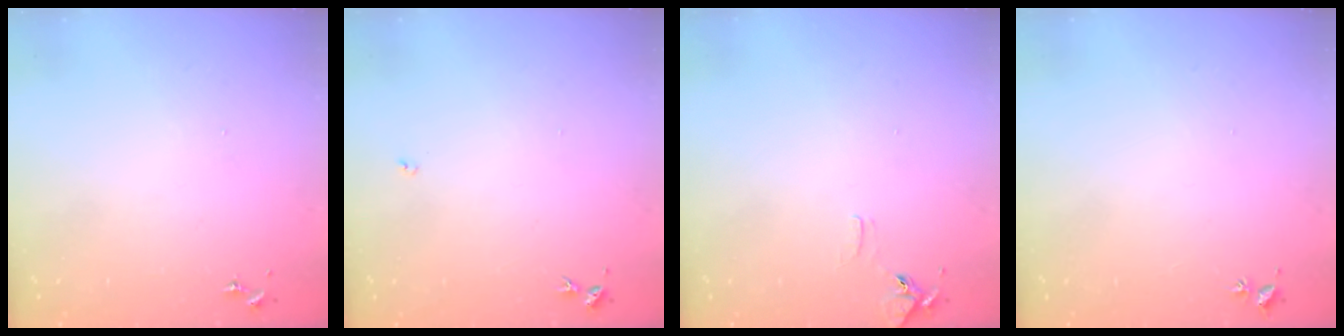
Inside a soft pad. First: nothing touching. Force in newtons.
{"total": 3.0, "press": 3.0, "slide": 0.4}
{"total": 6.2, "press": 6.1, "slide": 0.6}
{"total": 2.0, "press": 2.0, "slide": 0.3}